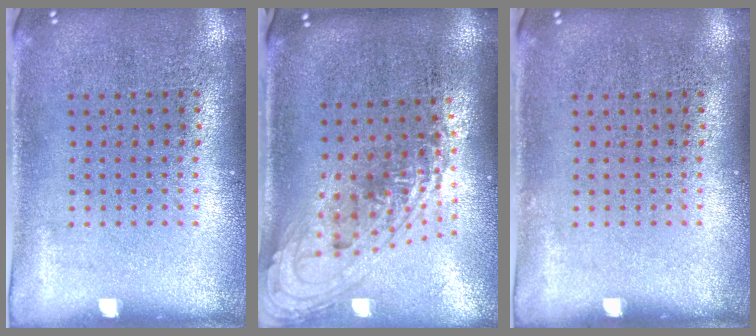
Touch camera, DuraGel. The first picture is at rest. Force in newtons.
{"total": 1.8, "press": 1.4, "slide": 1.2}
{"total": 0.0}